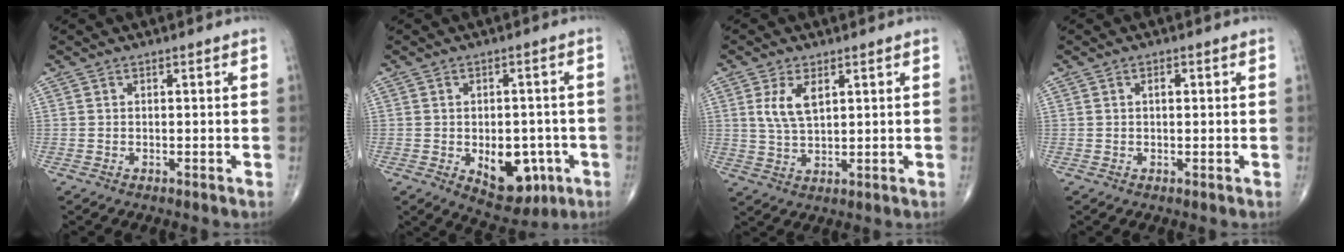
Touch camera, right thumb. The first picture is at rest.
{"total": 10.7, "force": [-3.3, 6.6, 7.7], "torque": [-0.069, 0.012, -0.031]}
{"total": 5.8, "force": [2.1, 2.8, 4.7], "torque": [-0.090, -0.008, 0.048]}
{"total": 1.3, "force": [0.3, 0.6, 1.1], "torque": [-0.019, 0.001, 0.005]}